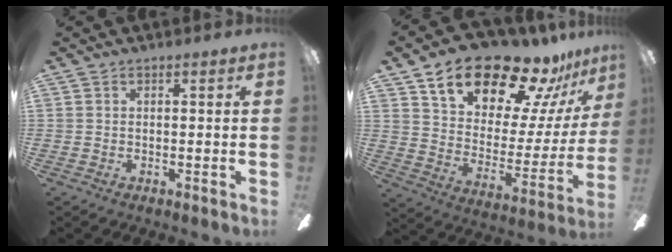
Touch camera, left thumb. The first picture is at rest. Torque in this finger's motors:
{"motor_torque": [1.47, 1.49, 1.37, -1.40, 0.13]}